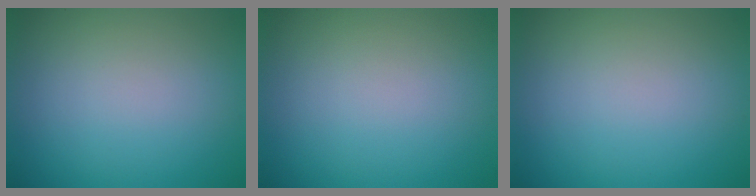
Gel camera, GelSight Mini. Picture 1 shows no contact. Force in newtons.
{"total": 0.0}
{"total": 0.0}